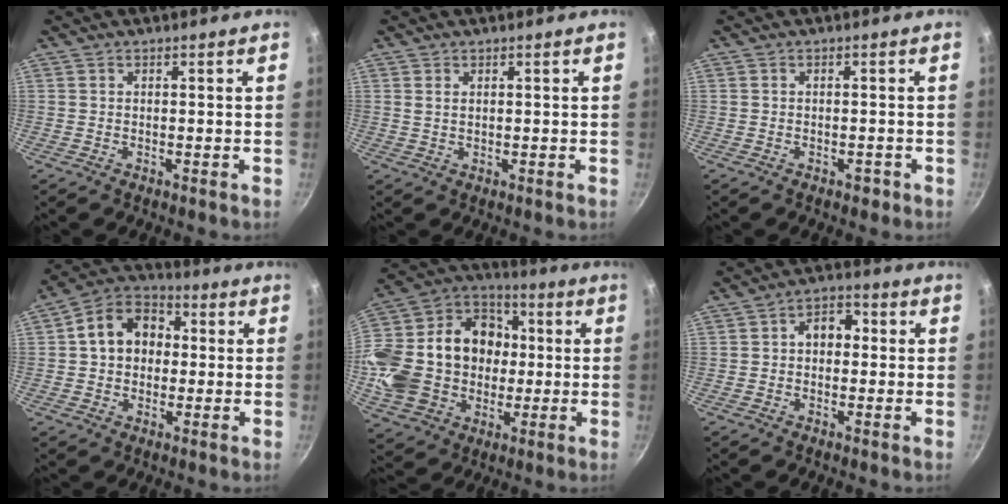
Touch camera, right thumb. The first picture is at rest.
{"total": 1.2, "force": [0.5, 0.7, 0.8], "torque": [-0.015, 0.001, 0.010]}
{"total": 1.5, "force": [-0.9, 0.9, 0.8], "torque": [-0.010, 0.010, -0.005]}
{"total": 11.7, "force": [1.0, 9.1, 7.2], "torque": [-0.083, 0.029, -0.003]}
{"total": 27.3, "force": [-0.7, 22.2, 16.0], "torque": [-0.297, 0.053, 0.003]}
{"total": 5.7, "force": [0.3, 4.3, 3.8], "torque": [-0.023, 0.018, -0.006]}